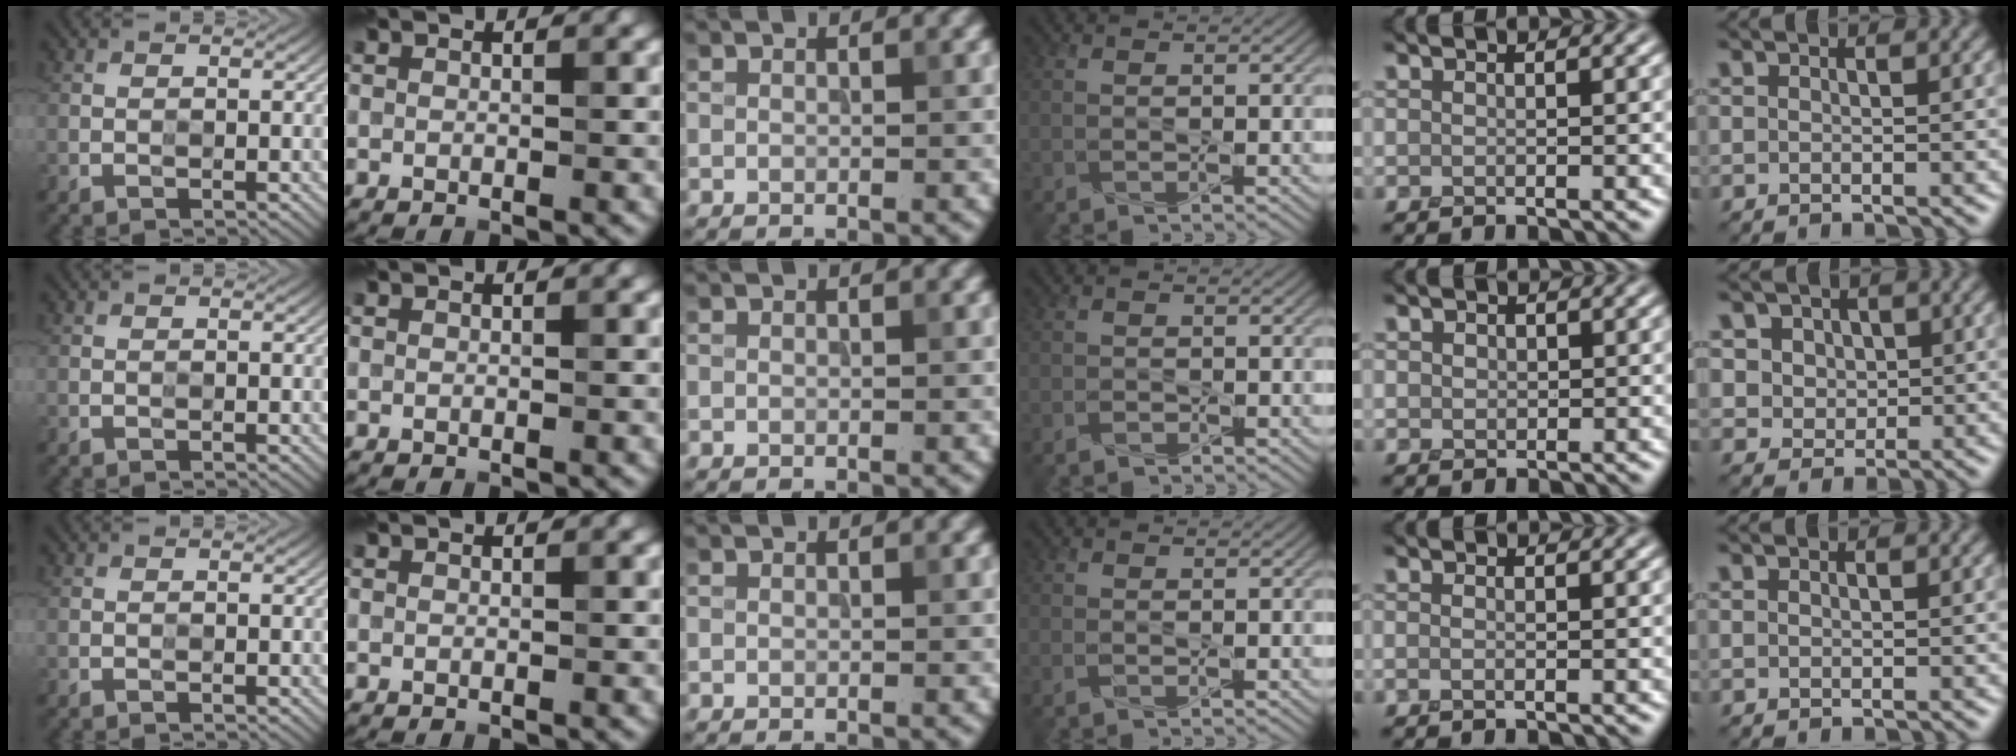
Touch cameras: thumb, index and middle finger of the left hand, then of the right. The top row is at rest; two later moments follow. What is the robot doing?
{"motion": "press", "object": "memory foam"}